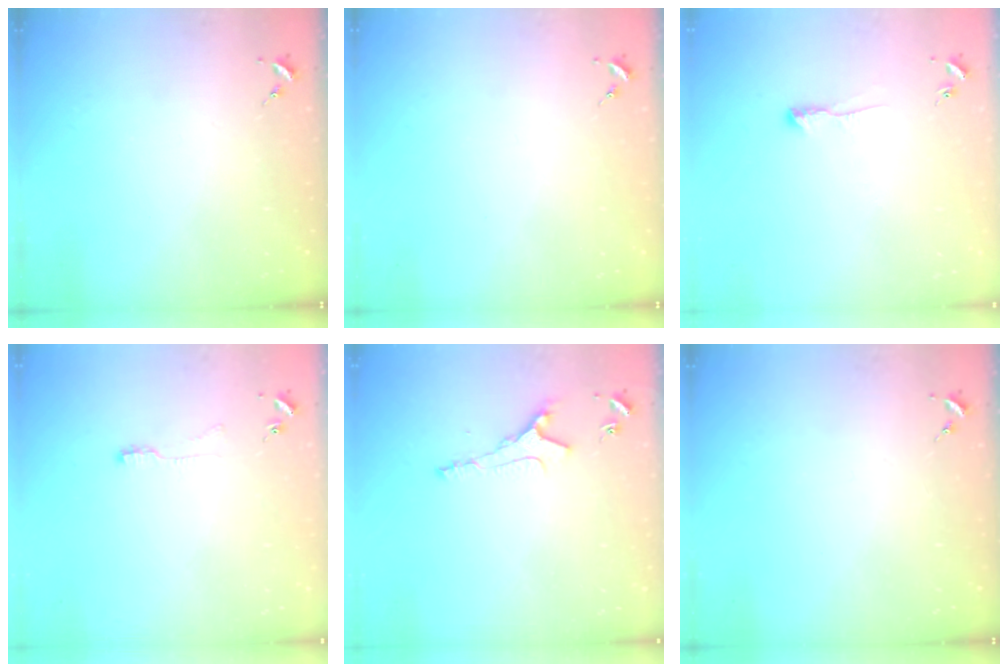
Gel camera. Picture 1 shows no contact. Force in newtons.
{"total": 0.0}
{"total": 4.9, "press": 4.8, "slide": 0.8}
{"total": 5.1, "press": 5.0, "slide": 0.6}
{"total": 6.0, "press": 6.0, "slide": 0.9}
{"total": 0.0}